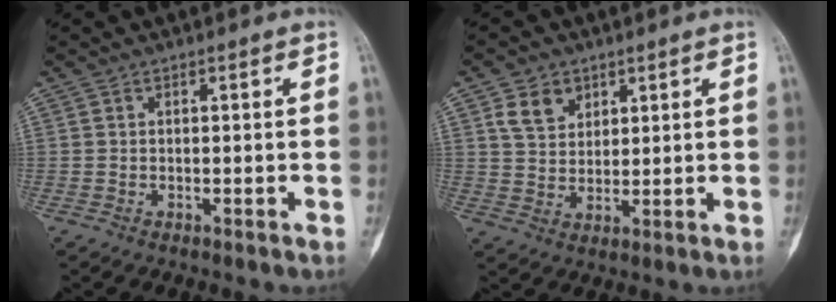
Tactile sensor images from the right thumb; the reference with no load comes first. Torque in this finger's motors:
{"motor_torque": [-0.61, 0.61, 0.10, -0.10, 0.06]}